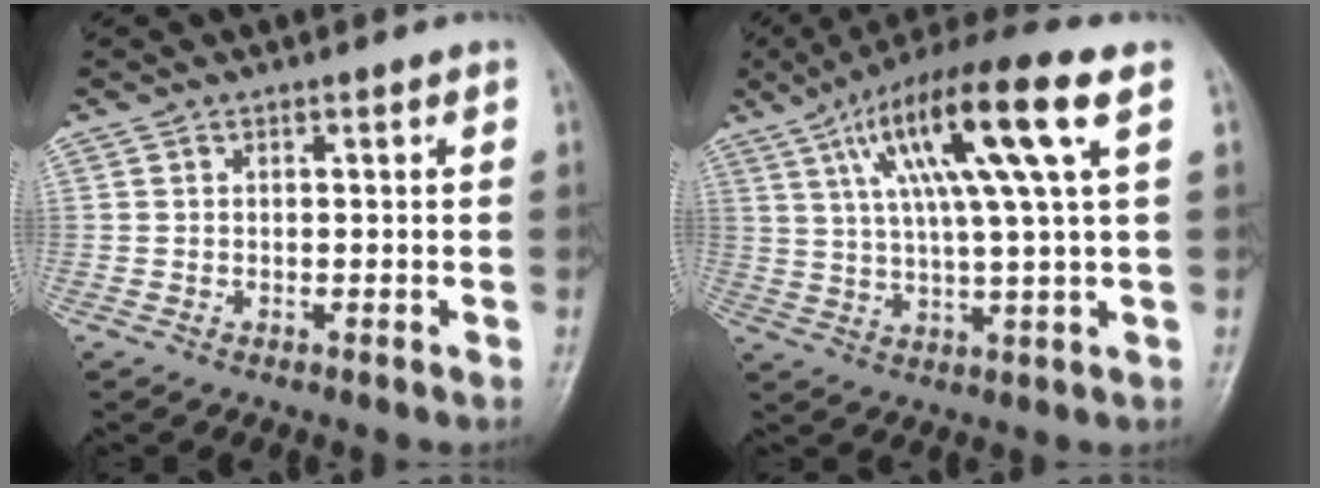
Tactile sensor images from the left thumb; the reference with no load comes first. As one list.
[{"total": 16.7, "force": [6.2, 1.6, 15.4], "torque": [-0.280, 0.007, 0.101]}]